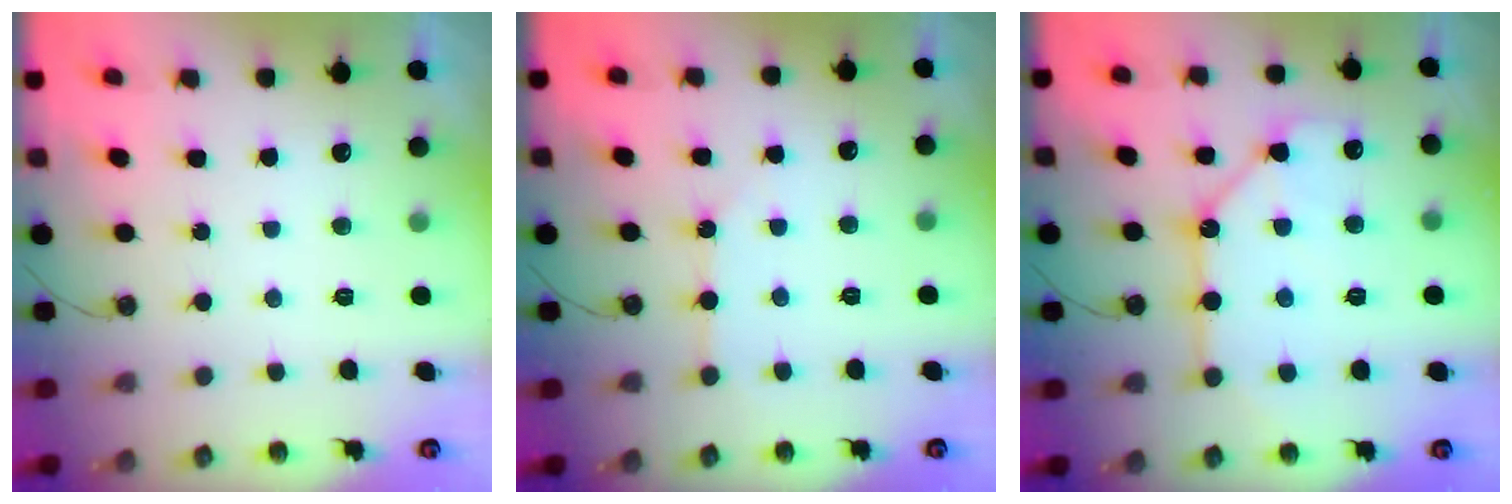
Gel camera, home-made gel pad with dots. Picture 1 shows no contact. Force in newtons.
{"total": 2.4, "press": 2.4, "slide": 0.4}
{"total": 11.7, "press": 11.7, "slide": 0.9}